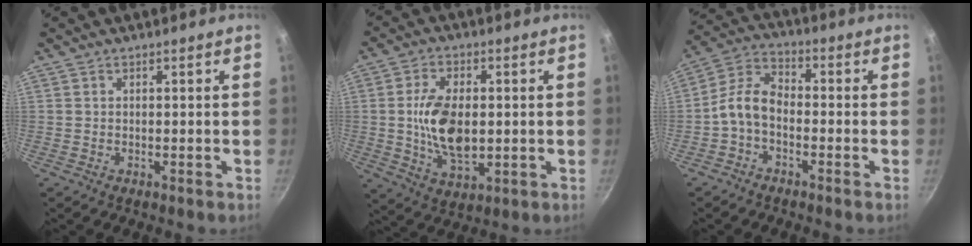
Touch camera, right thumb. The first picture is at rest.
{"total": 12.2, "force": [0.2, 6.8, 10.2], "torque": [-0.180, -0.005, 0.012]}
{"total": 7.9, "force": [-2.0, 5.0, 5.8], "torque": [-0.109, 0.036, -0.053]}